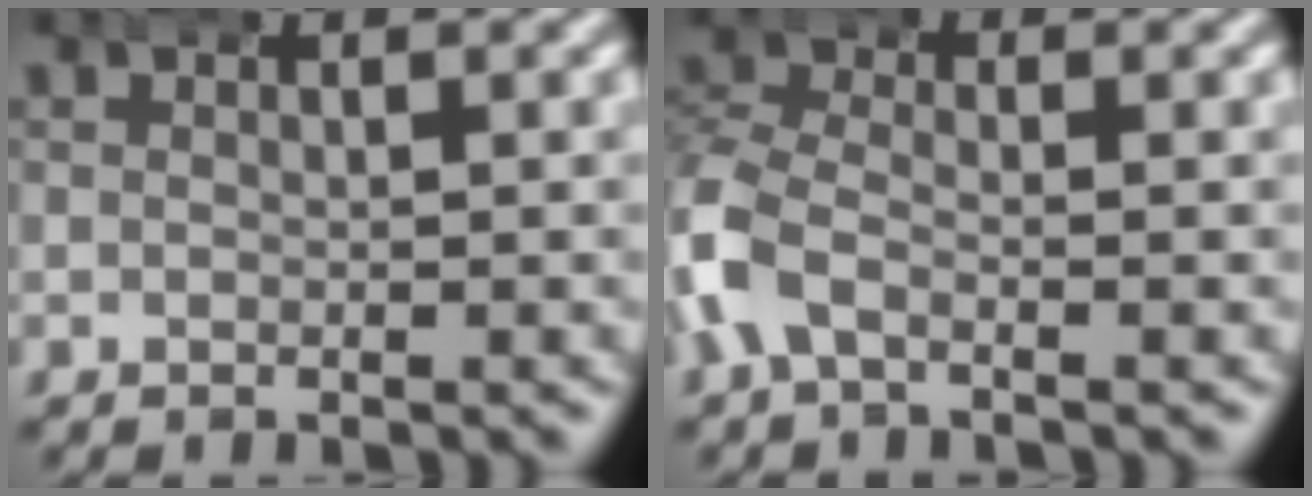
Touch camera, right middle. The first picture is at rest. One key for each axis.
{"total": 3.3, "fx": -1.7, "fy": 2.2, "fz": 1.7, "tx": -0.071, "ty": -0.013, "tz": -0.028}